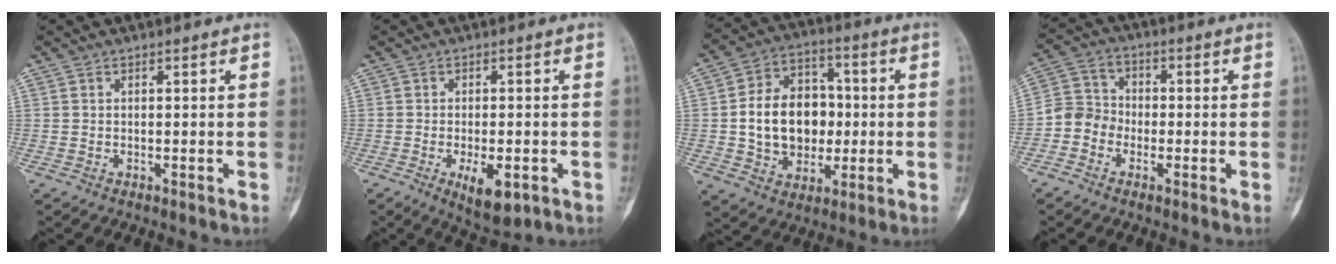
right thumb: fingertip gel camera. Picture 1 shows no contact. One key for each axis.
{"total": 7.1, "fx": -2.5, "fy": 3.0, "fz": 5.9, "tx": -0.088, "ty": -0.005, "tz": -0.027}
{"total": 15.4, "fx": -0.3, "fy": 11.8, "fz": 9.9, "tx": -0.123, "ty": 0.025, "tz": -0.001}
{"total": 6.3, "fx": -2.2, "fy": 5.6, "fz": 2.1, "tx": -0.019, "ty": 0.023, "tz": -0.055}